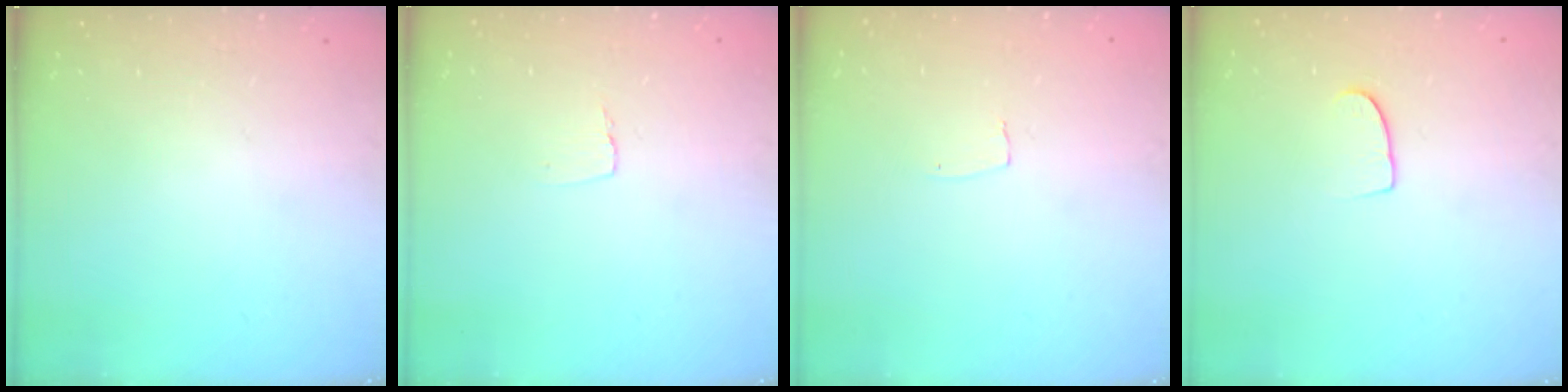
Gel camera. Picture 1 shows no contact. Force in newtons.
{"total": 3.1, "press": 3.1, "slide": 0.3}
{"total": 3.0, "press": 3.0, "slide": 0.2}
{"total": 6.8, "press": 6.8, "slide": 0.6}